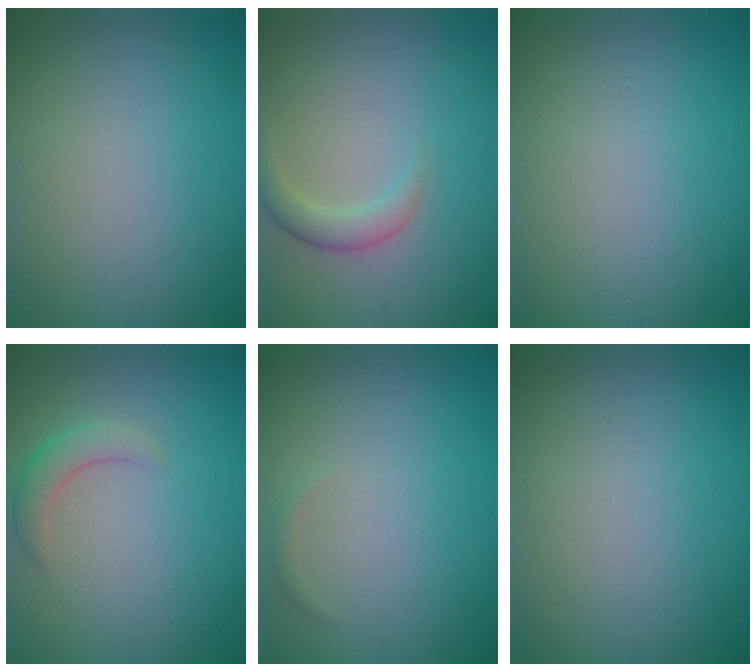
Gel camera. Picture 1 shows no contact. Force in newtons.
{"total": 2.0, "press": 2.0, "slide": 0.1}
{"total": 0.0}
{"total": 2.2, "press": 2.1, "slide": 0.2}
{"total": 0.6, "press": 0.6, "slide": 0.0}
{"total": 0.0}